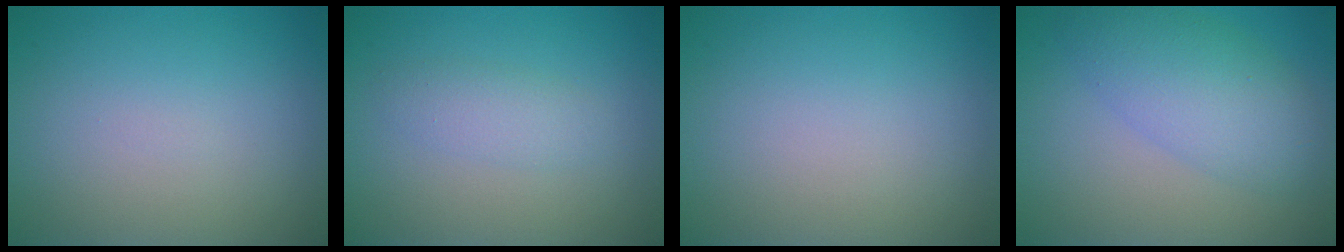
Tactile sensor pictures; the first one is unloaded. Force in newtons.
{"total": 1.9, "press": 1.9, "slide": 0.0}
{"total": 0.0}
{"total": 5.3, "press": 5.3, "slide": 0.1}